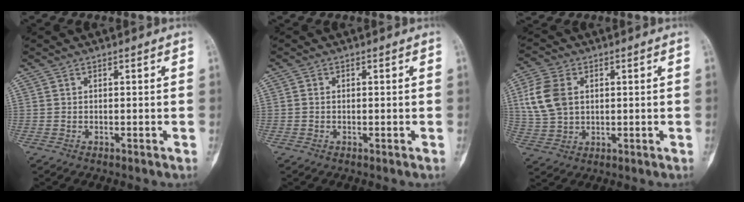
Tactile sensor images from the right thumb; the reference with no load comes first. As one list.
[{"total": 0.5, "force": [-0.1, 0.4, 0.3], "torque": [-0.006, 0.001, -0.003]}, {"total": 10.2, "force": [2.2, 7.2, 6.9], "torque": [-0.144, 0.002, 0.049]}]